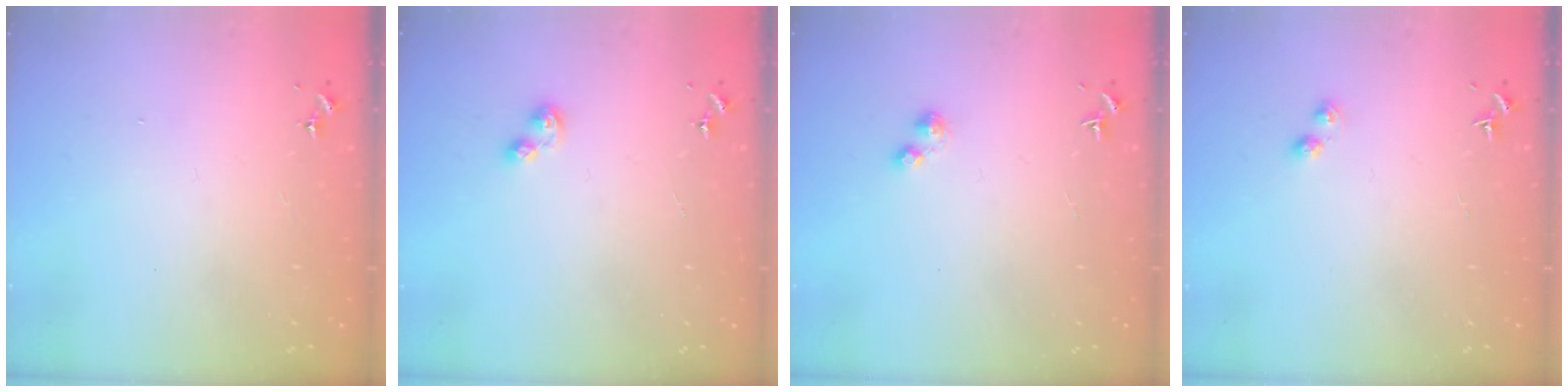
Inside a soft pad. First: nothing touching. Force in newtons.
{"total": 5.7, "press": 5.7, "slide": 0.6}
{"total": 2.1, "press": 2.1, "slide": 0.4}
{"total": 2.3, "press": 2.2, "slide": 0.3}